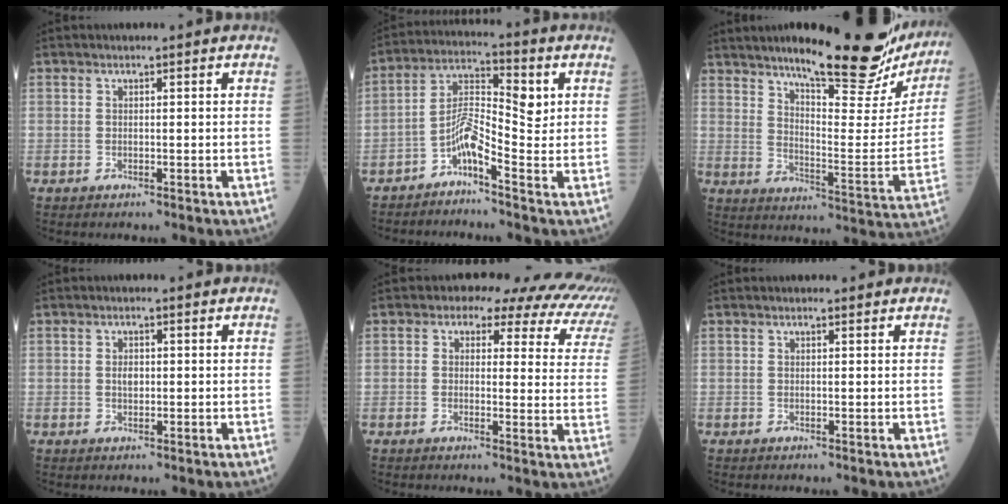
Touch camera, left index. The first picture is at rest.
{"total": 6.5, "force": [-1.2, 1.6, 6.2], "torque": [-0.120, 0.028, -0.023]}
{"total": 24.3, "force": [19.7, 4.3, 13.6], "torque": [-0.194, -0.037, 0.260]}
{"total": 1.5, "force": [0.0, 0.9, 1.1], "torque": [-0.018, 0.000, 0.003]}
{"total": 13.8, "force": [10.8, 5.8, 6.3], "torque": [-0.054, 0.011, 0.093]}
{"total": 0.9, "force": [0.7, 0.3, 0.5], "torque": [-0.012, 0.006, 0.007]}